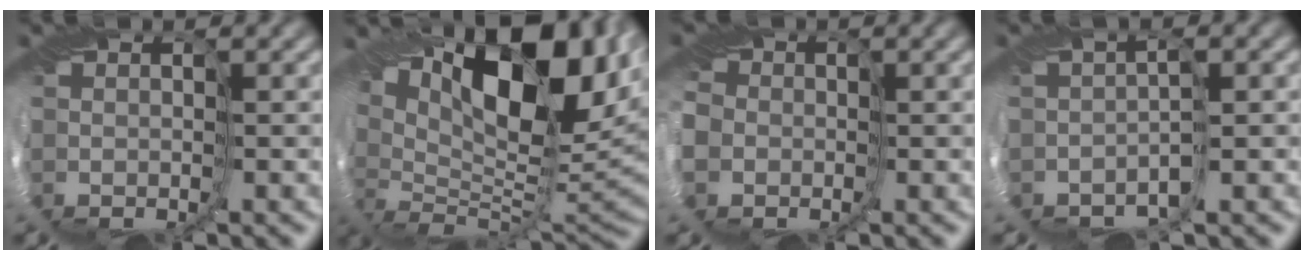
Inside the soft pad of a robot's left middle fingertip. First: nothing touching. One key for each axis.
{"total": 14.0, "fx": 6.0, "fy": 5.9, "fz": 11.2, "tx": -0.213, "ty": 0.027, "tz": 0.114}
{"total": 8.0, "fx": -0.5, "fy": 7.0, "fz": 3.9, "tx": -0.077, "ty": 0.013, "tz": -0.049}
{"total": 1.5, "fx": -1.4, "fy": -0.5, "fz": -0.2, "tx": -0.002, "ty": 0.001, "tz": -0.024}